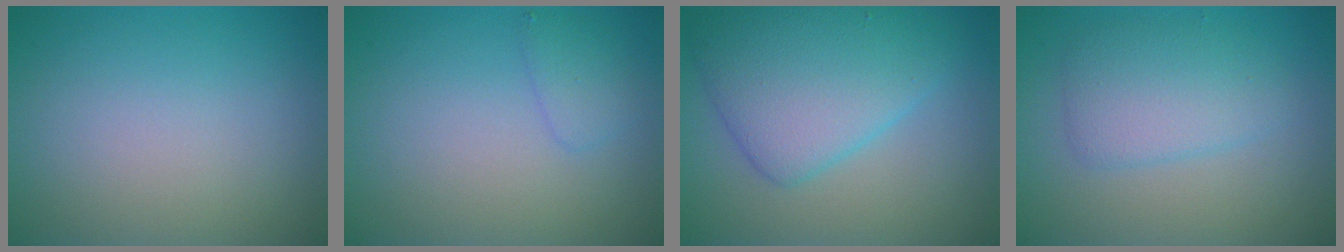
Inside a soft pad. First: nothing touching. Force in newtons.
{"total": 1.4, "press": 1.4, "slide": 0.1}
{"total": 6.6, "press": 6.6, "slide": 0.2}
{"total": 3.5, "press": 3.5, "slide": 0.1}